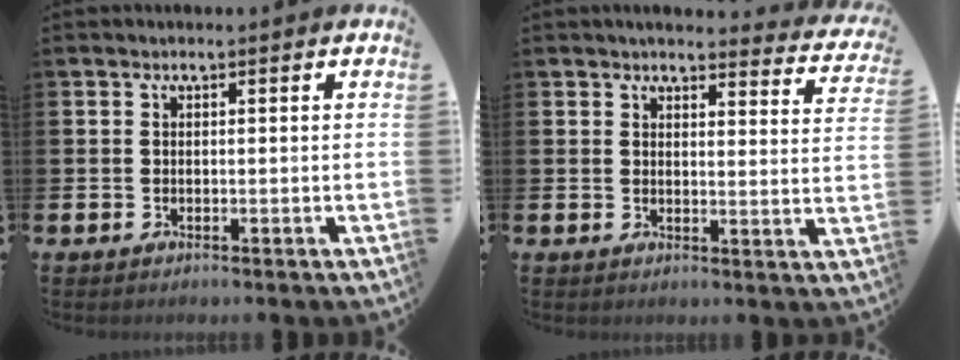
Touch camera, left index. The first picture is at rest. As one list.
[{"total": 3.5, "force": [3.4, 0.5, 0.4], "torque": [-0.007, -0.031, 0.057]}]